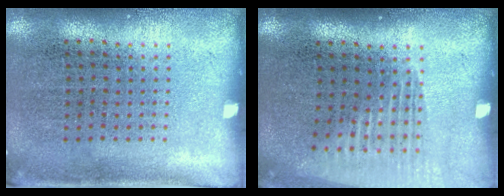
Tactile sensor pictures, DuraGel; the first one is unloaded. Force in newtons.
{"total": 1.3, "press": 1.2, "slide": 0.6}